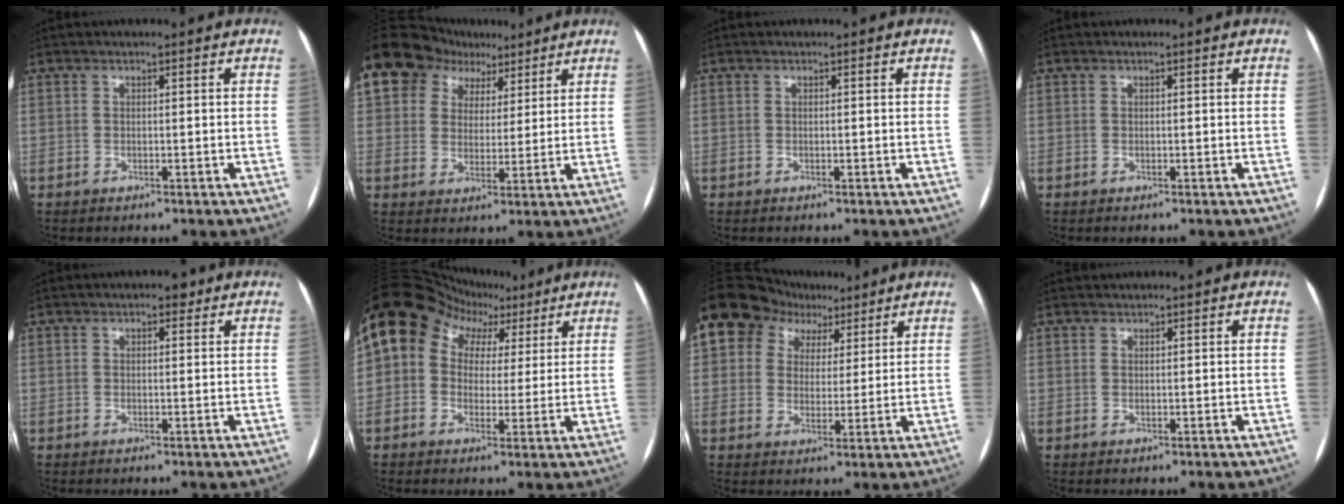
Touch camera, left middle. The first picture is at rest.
{"total": 15.8, "force": [9.4, 11.4, 5.5], "torque": [-0.146, 0.066, 0.168]}
{"total": 0.0}
{"total": 0.0}
{"total": 2.0, "force": [1.3, 0.9, 1.2], "torque": [-0.017, 0.008, 0.014]}
{"total": 12.2, "force": [5.3, 9.4, 5.6], "torque": [-0.095, 0.063, 0.083]}
{"total": 13.7, "force": [7.9, 10.2, 4.9], "torque": [-0.115, 0.062, 0.139]}
{"total": 1.7, "force": [0.4, -1.2, -1.2], "torque": [0.023, 0.006, 0.011]}